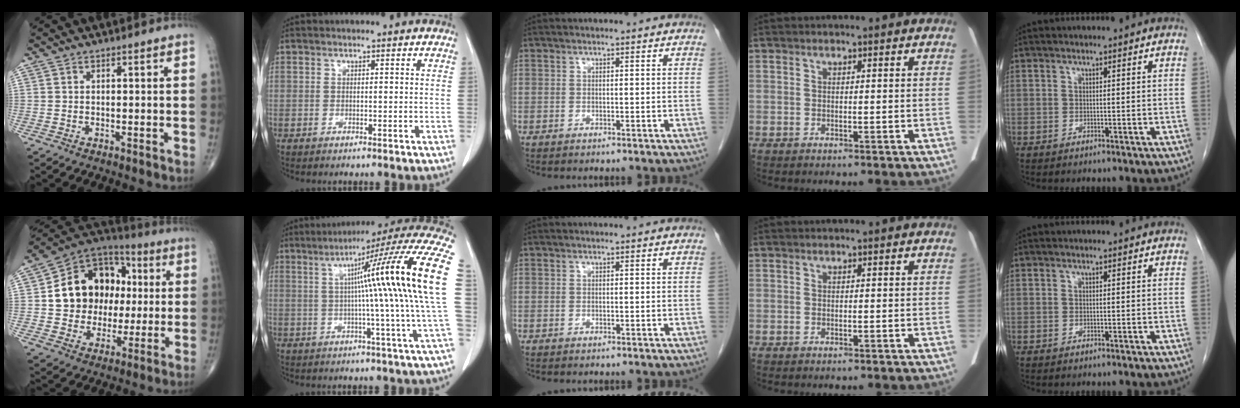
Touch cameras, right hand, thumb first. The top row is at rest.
{"thumb": {"total": 18.3, "force": [1.9, 14.8, 10.6], "torque": [-0.125, 0.025, 0.034]}, "index": {"total": 20.5, "force": [2.3, -2.7, 20.2], "torque": [-0.226, 0.023, 0.017]}}